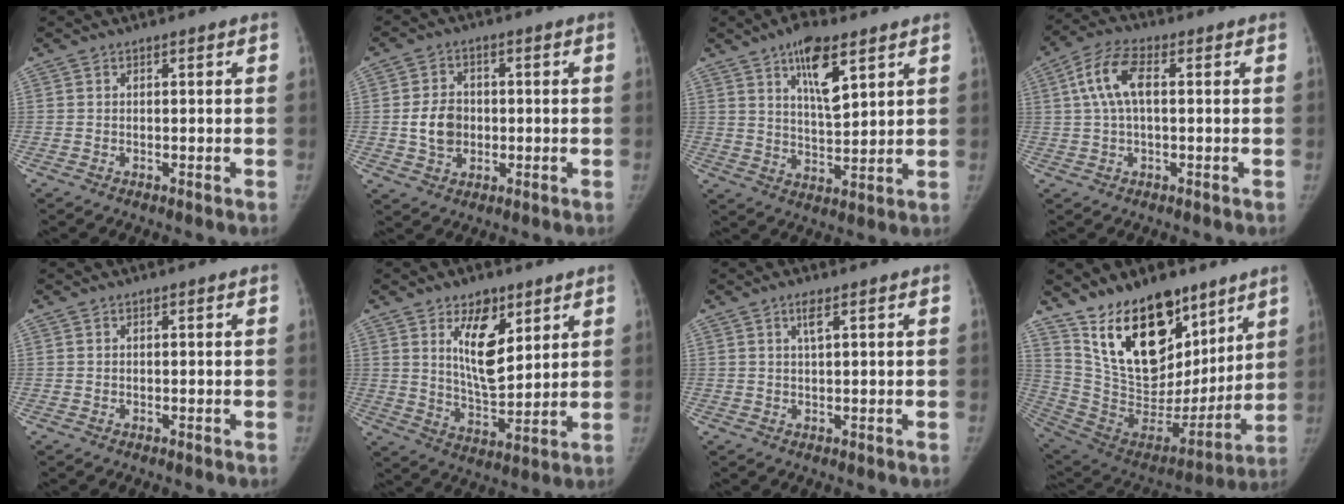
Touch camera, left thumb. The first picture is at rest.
{"total": 6.9, "force": [-0.5, 5.5, 4.0], "torque": [-0.053, 0.007, -0.010]}
{"total": 10.5, "force": [5.6, 3.9, 8.0], "torque": [-0.116, -0.031, 0.098]}
{"total": 8.3, "force": [1.4, 3.8, 7.2], "torque": [-0.152, 0.028, 0.022]}
{"total": 0.0}
{"total": 11.7, "force": [5.4, 5.9, 8.5], "torque": [-0.111, -0.040, 0.101]}
{"total": 2.2, "force": [1.0, 0.6, 1.9], "torque": [-0.036, -0.002, 0.019]}
{"total": 24.4, "force": [15.1, 13.4, 13.7], "torque": [-0.186, -0.071, 0.271]}